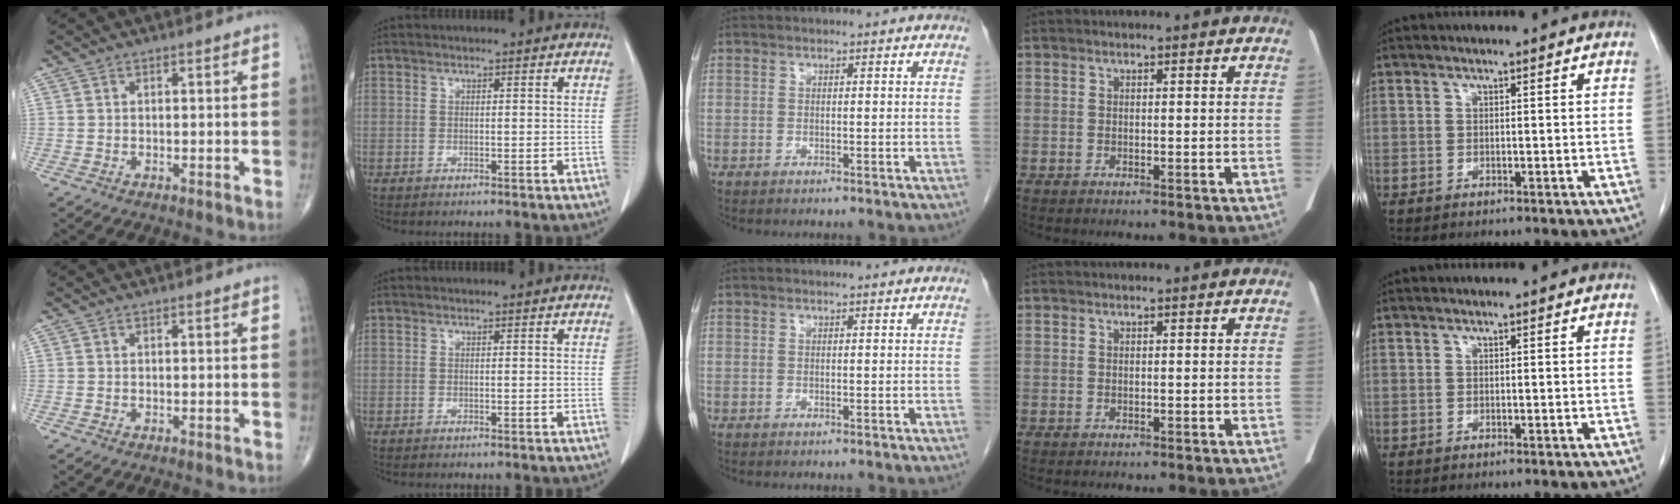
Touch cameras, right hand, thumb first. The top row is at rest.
{}